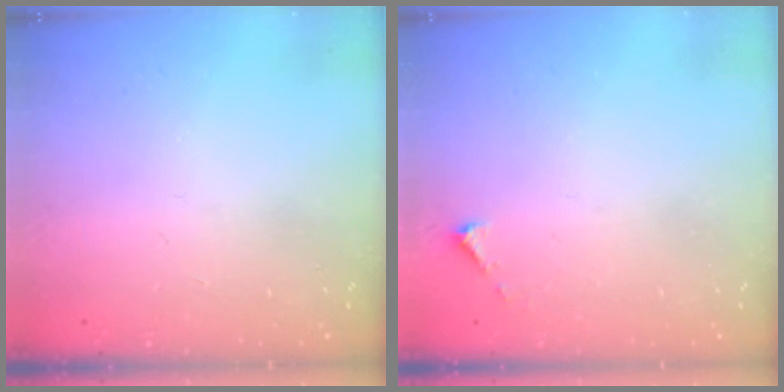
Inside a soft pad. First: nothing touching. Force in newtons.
{"total": 2.1, "press": 2.1, "slide": 0.2}